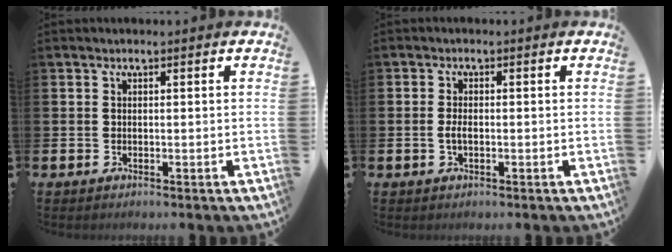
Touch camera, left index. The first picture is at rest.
{"total": 1.6, "force": [-0.3, 0.7, 1.4], "torque": [-0.021, -0.001, -0.008]}